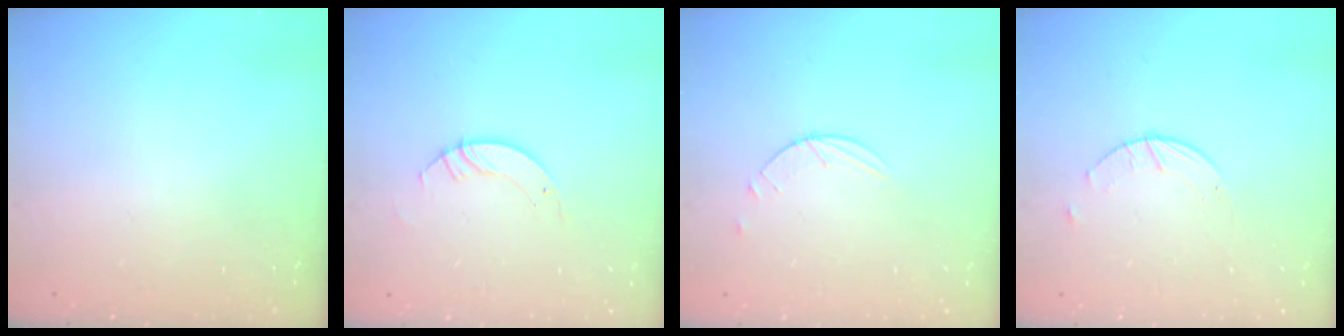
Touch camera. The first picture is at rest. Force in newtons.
{"total": 3.5, "press": 3.5, "slide": 0.3}
{"total": 2.5, "press": 2.4, "slide": 0.3}
{"total": 2.0, "press": 2.0, "slide": 0.3}